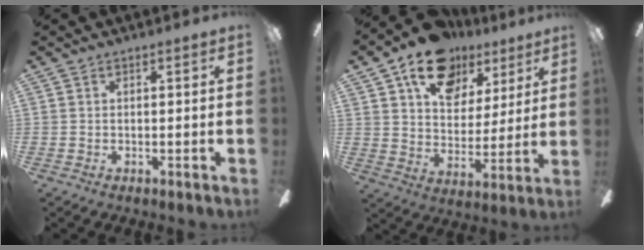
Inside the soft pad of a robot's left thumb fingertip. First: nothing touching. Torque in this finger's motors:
{"motor_torque": [0.45, 0.40, 1.58, -1.16, 0.31]}